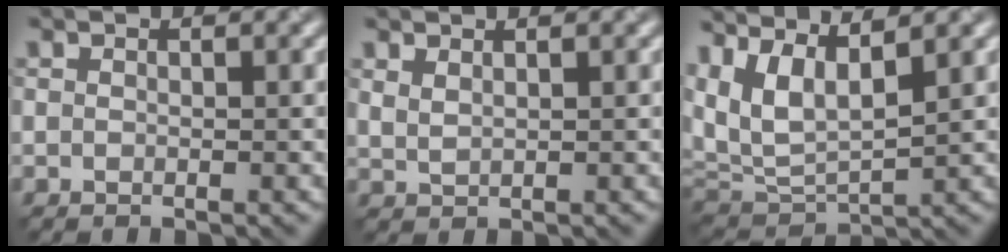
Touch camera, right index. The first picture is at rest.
{"total": 1.2, "force": [1.0, 0.3, 0.4], "torque": [-0.018, 0.001, 0.025]}
{"total": 6.1, "force": [3.0, 2.6, 4.6], "torque": [-0.112, 0.006, 0.059]}